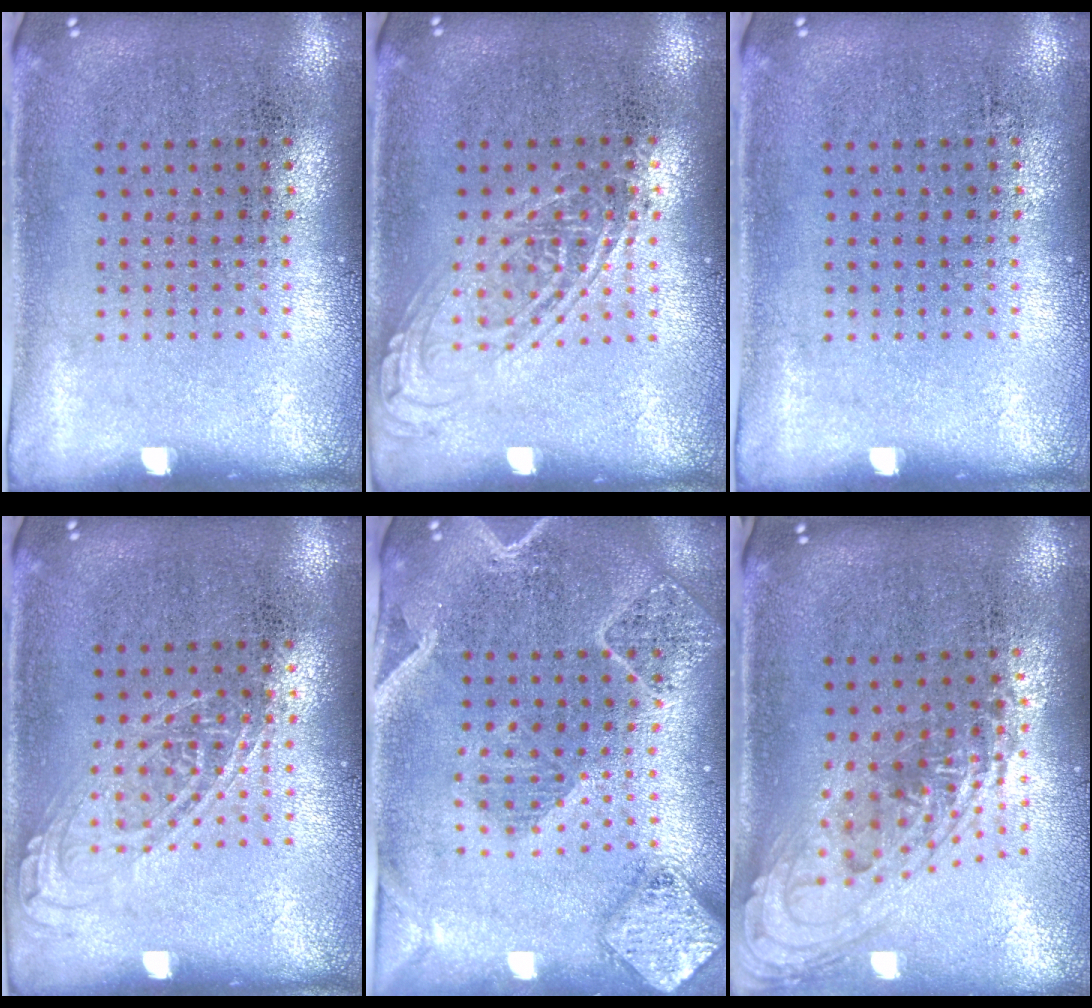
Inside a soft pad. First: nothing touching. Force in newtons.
{"total": 1.2, "press": 1.2, "slide": 0.1}
{"total": 0.0}
{"total": 1.0, "press": 1.0, "slide": 0.2}
{"total": 2.4, "press": 2.2, "slide": 1.0}
{"total": 1.5, "press": 1.3, "slide": 0.7}